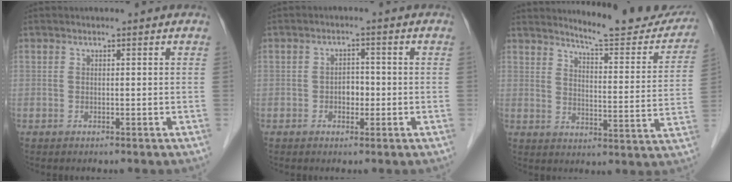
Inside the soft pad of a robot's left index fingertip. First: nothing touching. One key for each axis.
{"total": 2.5, "fx": -0.6, "fy": 1.7, "fz": 1.7, "tx": -0.023, "ty": 0.007, "tz": -0.010}
{"total": 16.1, "fx": 15.2, "fy": 2.0, "fz": 5.1, "tx": -0.058, "ty": -0.059, "tz": 0.182}